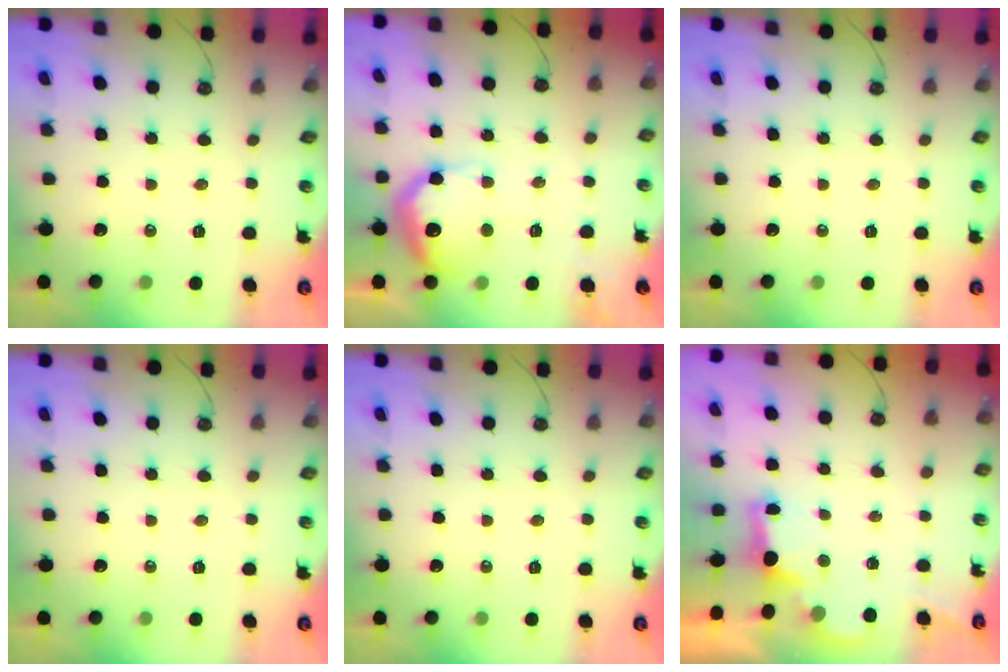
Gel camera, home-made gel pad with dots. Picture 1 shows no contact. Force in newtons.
{"total": 19.0, "press": 18.9, "slide": 1.5}
{"total": 0.0}
{"total": 0.0}
{"total": 0.0}
{"total": 2.3, "press": 2.2, "slide": 0.7}